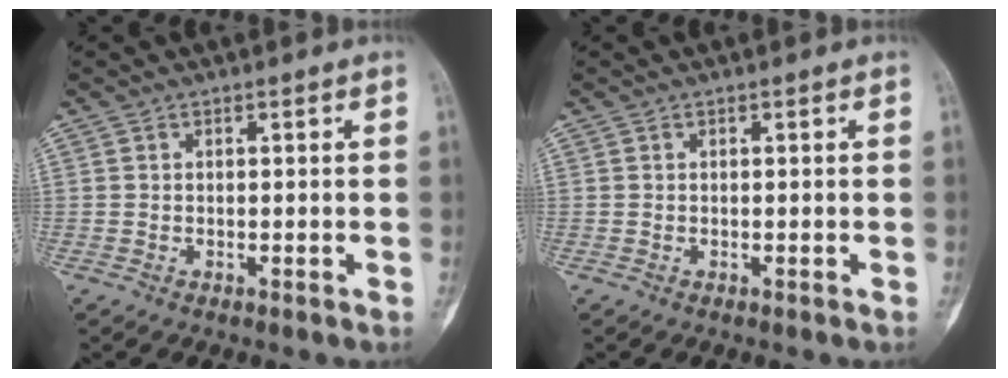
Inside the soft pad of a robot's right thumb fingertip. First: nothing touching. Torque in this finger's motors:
{"motor_torque": [0.00, 0.00, 0.06, 0.00, 0.01]}